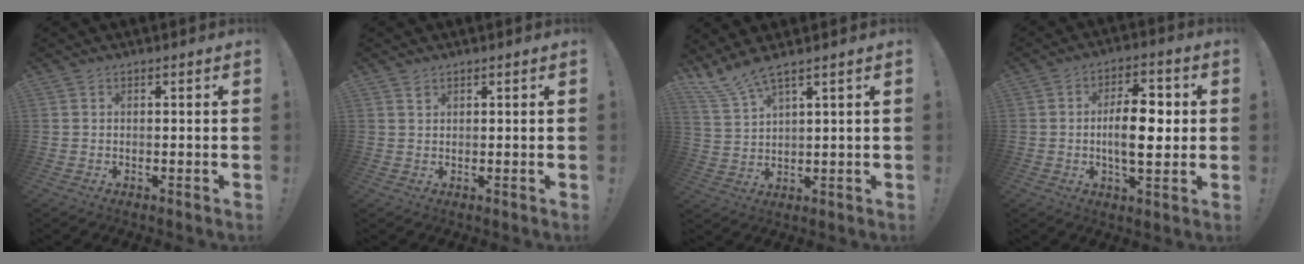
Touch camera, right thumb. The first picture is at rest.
{"total": 1.0, "force": [0.7, 0.6, 0.3], "torque": [0.006, -0.006, 0.011]}
{"total": 6.3, "force": [5.2, 0.5, 3.5], "torque": [-0.088, -0.024, 0.099]}
{"total": 12.3, "force": [-0.5, 5.8, 10.9], "torque": [-0.174, 0.005, -0.013]}